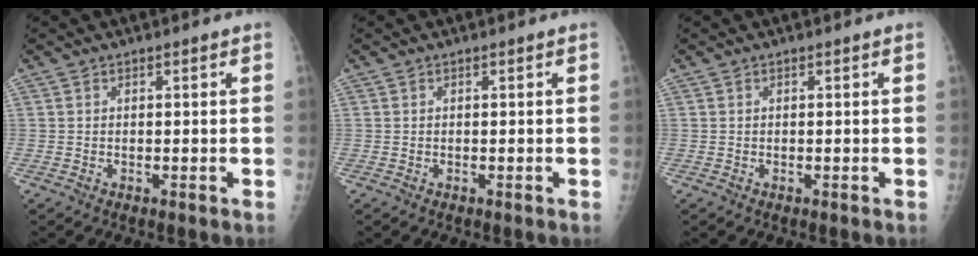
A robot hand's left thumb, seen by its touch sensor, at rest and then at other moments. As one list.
[{"total": 0.0}, {"total": 0.0}]